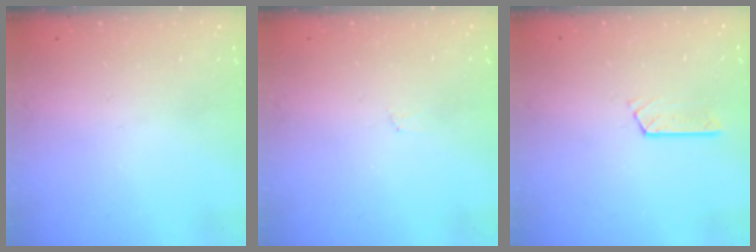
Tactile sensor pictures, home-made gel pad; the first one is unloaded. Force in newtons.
{"total": 2.8, "press": 2.8, "slide": 0.4}
{"total": 4.1, "press": 4.1, "slide": 0.4}